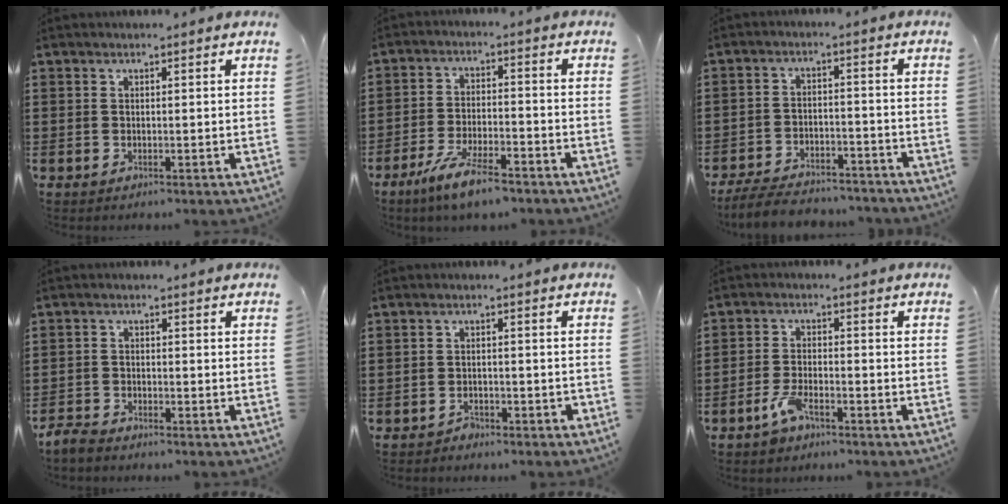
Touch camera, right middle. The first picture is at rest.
{"total": 6.7, "force": [-5.2, 1.1, 4.1], "torque": [-0.092, -0.006, -0.098]}
{"total": 6.0, "force": [-5.7, 0.9, 1.6], "torque": [-0.033, 0.007, -0.111]}
{"total": 2.4, "force": [-2.3, 0.5, 0.3], "torque": [-0.018, 0.000, -0.051]}
{"total": 2.1, "force": [-2.0, 0.6, 0.2], "torque": [-0.008, 0.003, -0.041]}
{"total": 4.0, "force": [-2.9, 1.4, 2.4], "torque": [-0.055, 0.004, -0.057]}